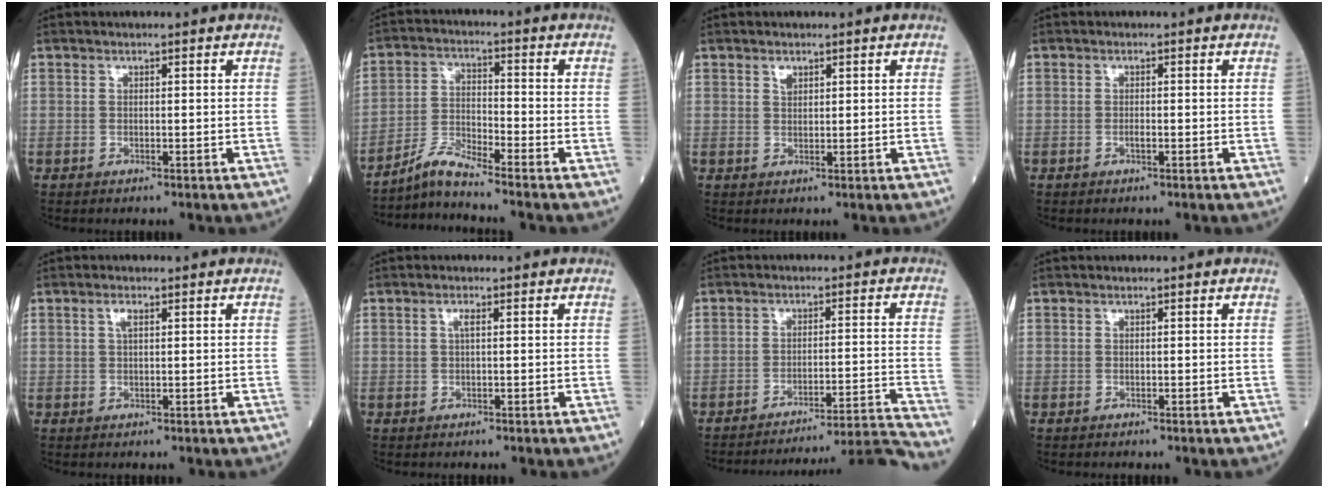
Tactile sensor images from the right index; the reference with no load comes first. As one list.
[{"total": 5.0, "force": [-4.8, -1.0, 1.3], "torque": [-0.036, -0.017, -0.092]}, {"total": 1.3, "force": [0.8, 0.8, 0.7], "torque": [-0.009, -0.001, 0.014]}, {"total": 0.9, "force": [-0.4, 0.1, 0.8], "torque": [-0.018, 0.000, -0.007]}, {"total": 1.4, "force": [0.6, 0.4, 1.2], "torque": [-0.025, 0.004, 0.010]}, {"total": 1.1, "force": [0.3, 0.2, 1.0], "torque": [-0.022, 0.003, 0.003]}, {"total": 16.7, "force": [-16.0, -4.0, 2.1], "torque": [0.000, -0.007, -0.217]}, {"total": 0.0}]